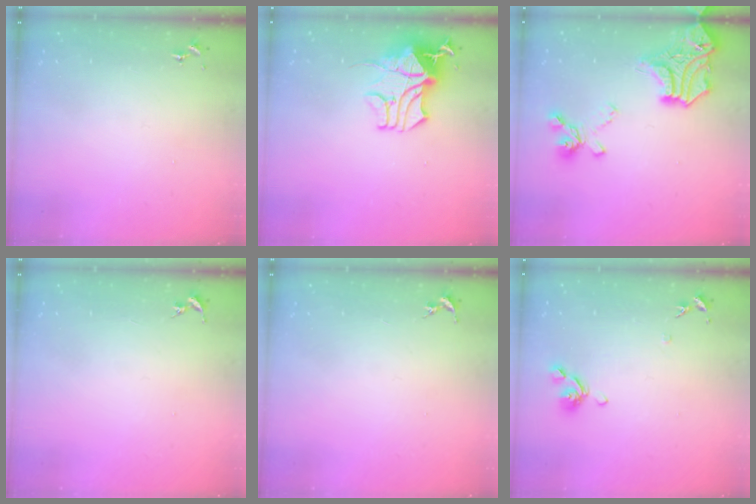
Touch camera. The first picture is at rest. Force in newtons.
{"total": 15.9, "press": 15.9, "slide": 0.4}
{"total": 19.7, "press": 19.7, "slide": 1.0}
{"total": 0.0}
{"total": 0.0}
{"total": 8.0, "press": 7.9, "slide": 1.4}